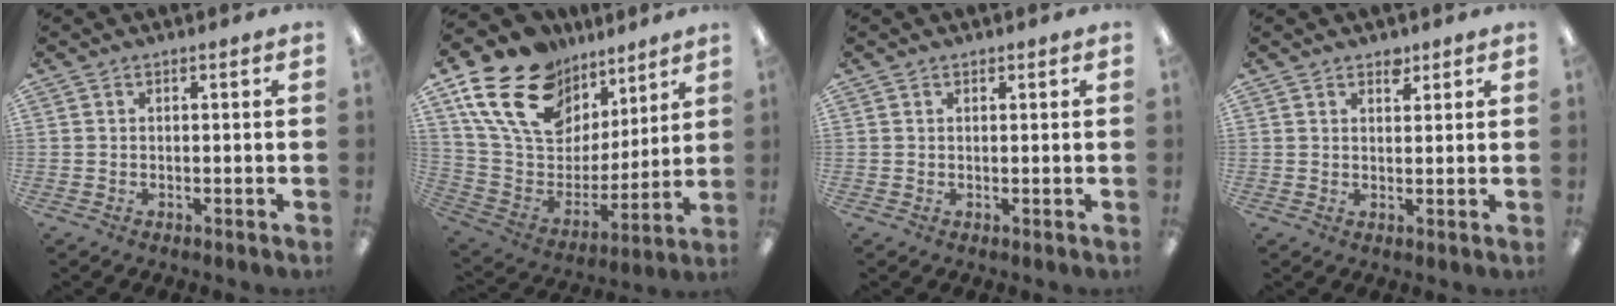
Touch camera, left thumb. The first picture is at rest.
{"total": 21.4, "force": [12.6, 13.7, 10.5], "torque": [-0.206, -0.056, 0.239]}
{"total": 0.8, "force": [0.6, 0.5, 0.2], "torque": [-0.004, 0.001, 0.012]}
{"total": 2.9, "force": [2.3, 1.6, 0.8], "torque": [0.005, -0.012, 0.037]}